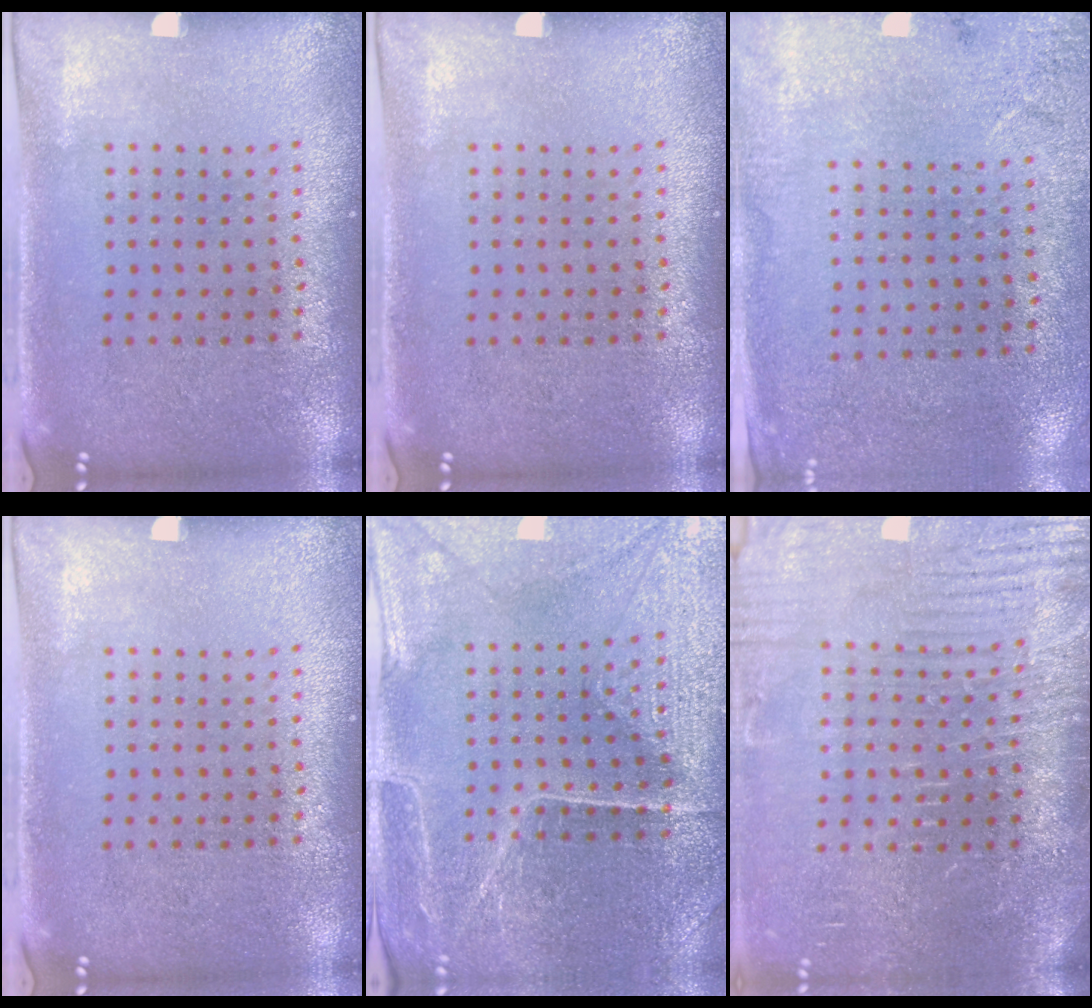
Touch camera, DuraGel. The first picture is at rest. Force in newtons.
{"total": 0.0}
{"total": 2.7, "press": 2.2, "slide": 1.6}
{"total": 0.0}
{"total": 3.4, "press": 3.4, "slide": 0.4}
{"total": 4.1, "press": 3.8, "slide": 1.4}